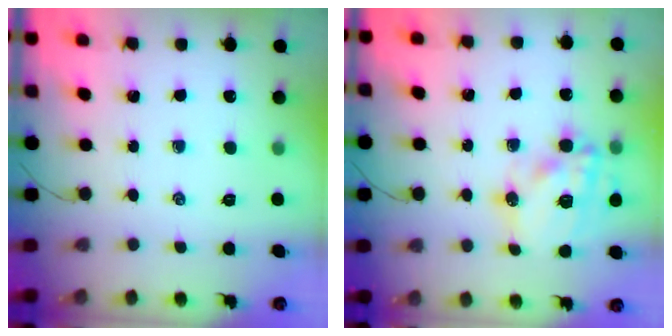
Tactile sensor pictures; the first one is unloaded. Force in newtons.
{"total": 17.2, "press": 16.8, "slide": 3.7}